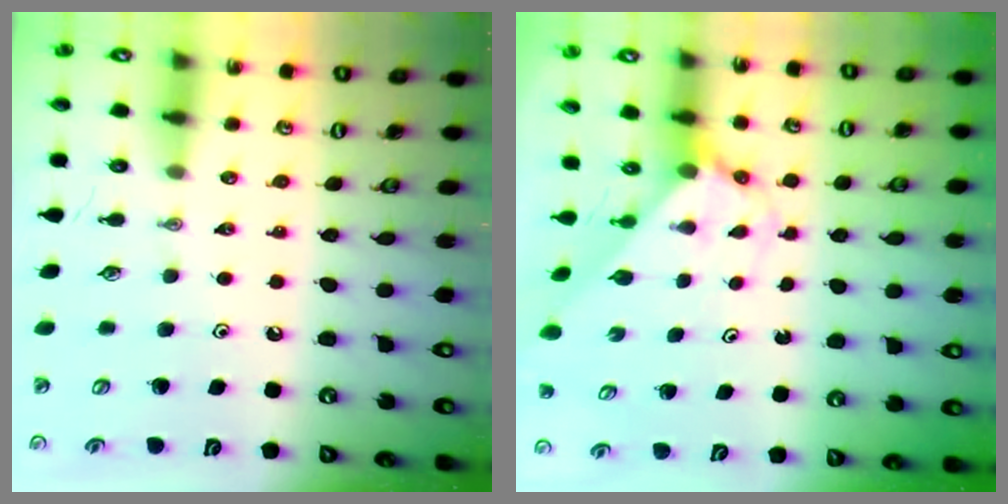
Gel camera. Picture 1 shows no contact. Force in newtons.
{"total": 2.3, "press": 2.3, "slide": 0.2}